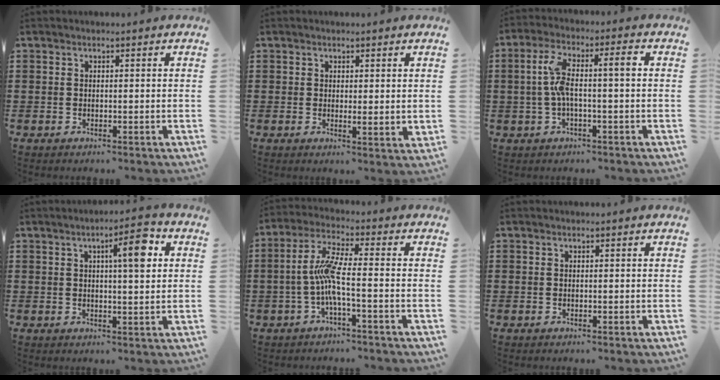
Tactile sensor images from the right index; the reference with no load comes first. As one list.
[{"total": 1.3, "force": [1.0, 0.5, 0.6], "torque": [-0.006, 0.001, 0.016]}, {"total": 6.6, "force": [-0.2, 1.4, 6.5], "torque": [-0.131, 0.004, -0.013]}, {"total": 6.4, "force": [2.0, 1.5, 5.8], "torque": [-0.095, 0.001, 0.024]}, {"total": 6.7, "force": [-1.6, 0.8, 6.5], "torque": [-0.153, -0.012, -0.043]}, {"total": 0.0}]